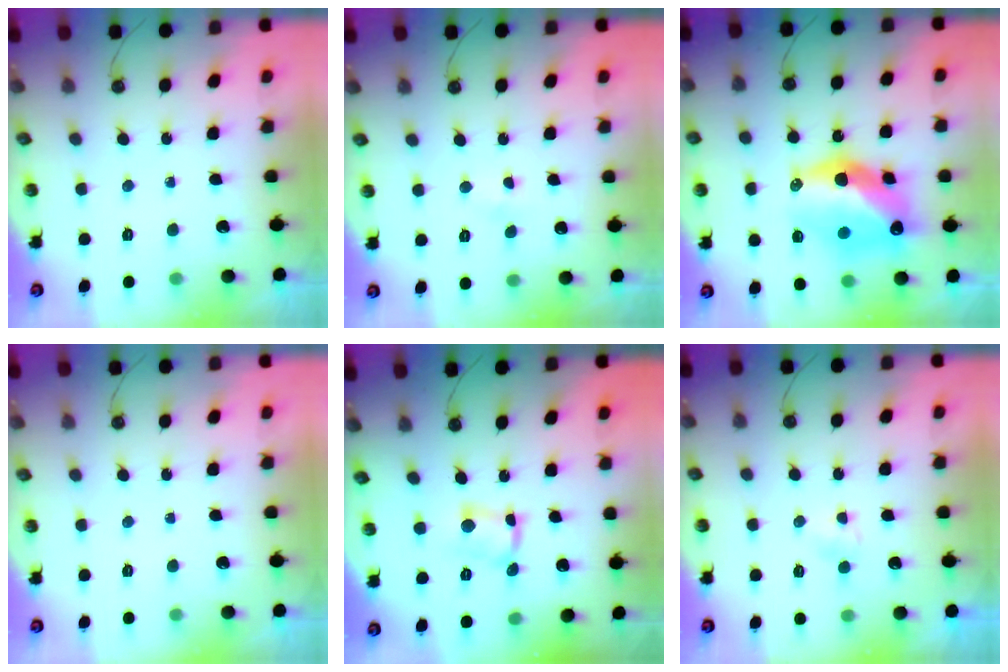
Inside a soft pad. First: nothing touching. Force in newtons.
{"total": 3.6, "press": 3.6, "slide": 0.5}
{"total": 17.8, "press": 17.7, "slide": 1.8}
{"total": 0.0}
{"total": 2.3, "press": 2.2, "slide": 0.6}
{"total": 4.0, "press": 3.9, "slide": 0.4}